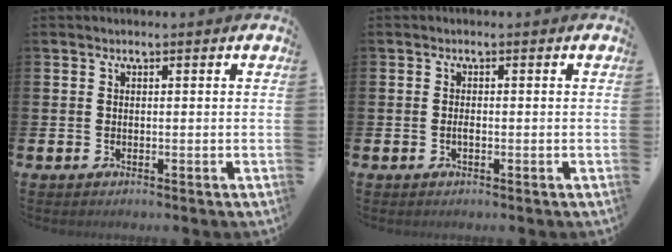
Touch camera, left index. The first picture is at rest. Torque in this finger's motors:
{"motor_torque": [0.29, 0.08, 0.00, 0.00]}